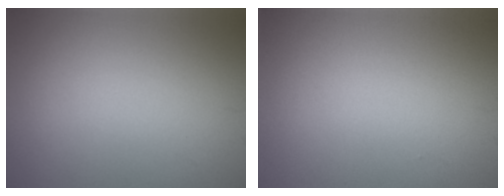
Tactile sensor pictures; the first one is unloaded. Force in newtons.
{"total": 0.0}